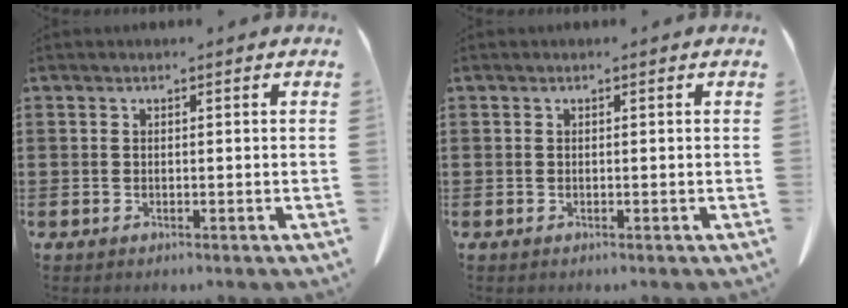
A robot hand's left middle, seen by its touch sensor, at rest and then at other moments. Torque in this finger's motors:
{"motor_torque": [0.00, 0.00, 0.00, 0.00]}